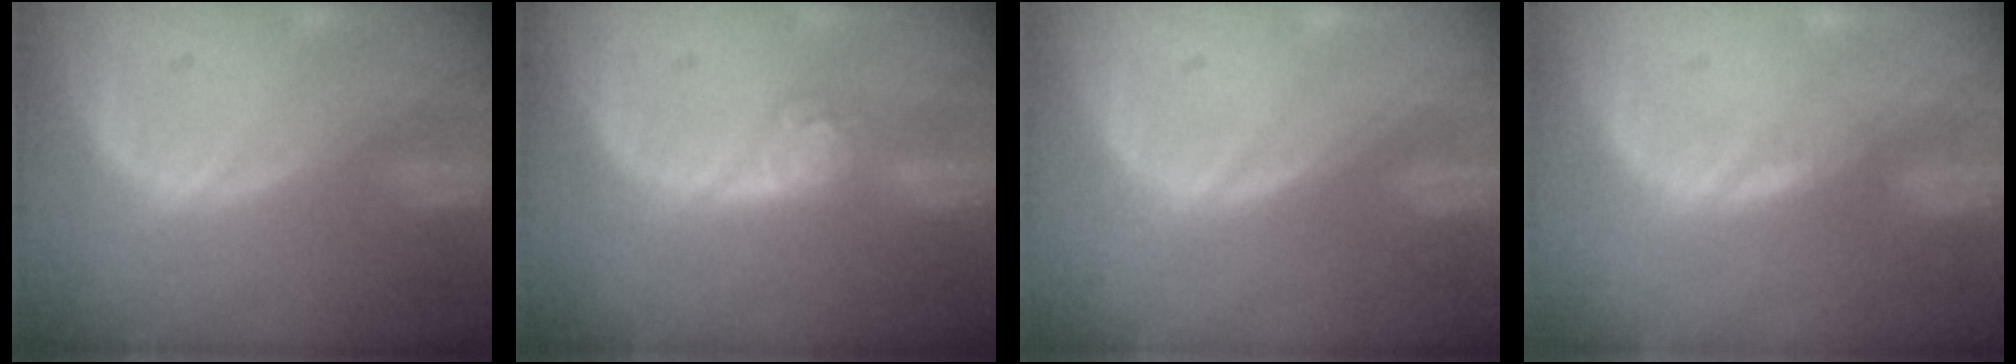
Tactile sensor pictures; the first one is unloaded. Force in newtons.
{"total": 4.3, "press": 3.9, "slide": 1.7}
{"total": 0.0}
{"total": 0.8, "press": 0.8, "slide": 0.1}